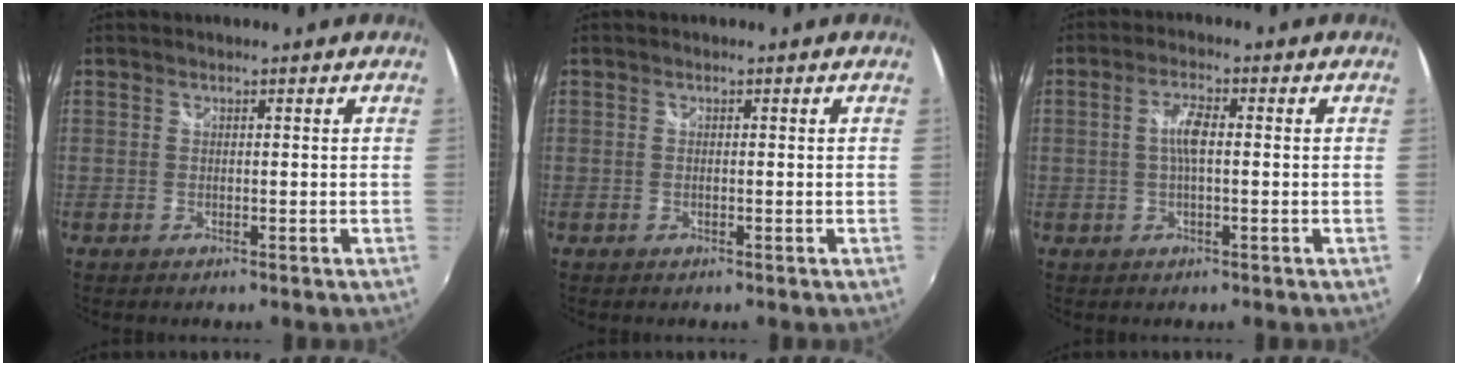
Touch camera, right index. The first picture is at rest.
{"total": 0.0}
{"total": 3.9, "force": [0.0, 1.0, 3.8], "torque": [-0.073, 0.006, 0.003]}